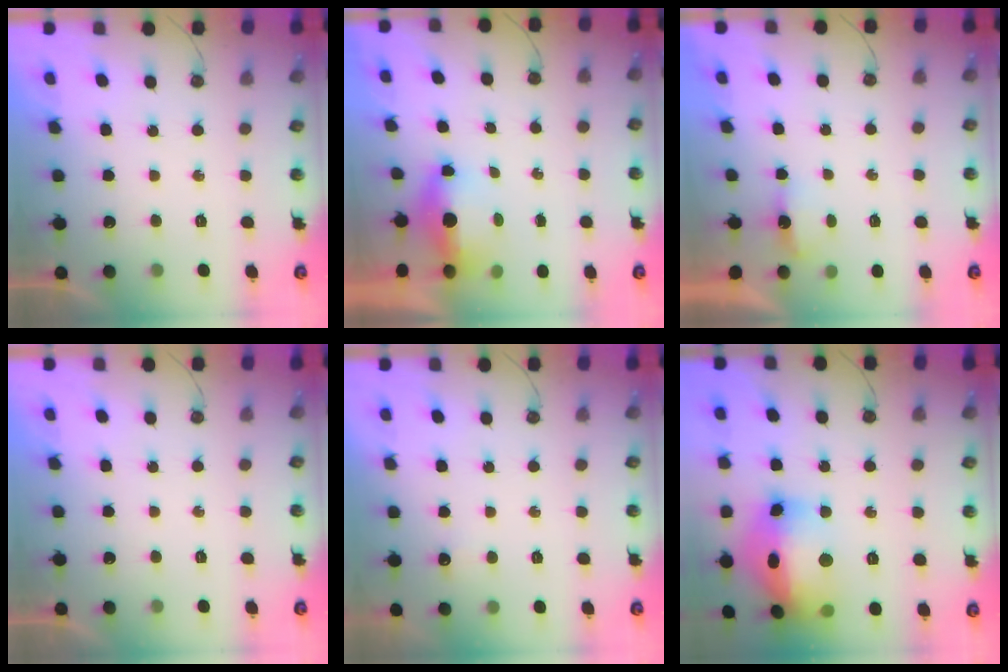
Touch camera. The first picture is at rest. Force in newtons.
{"total": 5.3, "press": 5.1, "slide": 1.2}
{"total": 2.9, "press": 2.8, "slide": 0.6}
{"total": 0.0}
{"total": 2.8, "press": 2.7, "slide": 0.4}
{"total": 21.8, "press": 21.6, "slide": 2.9}